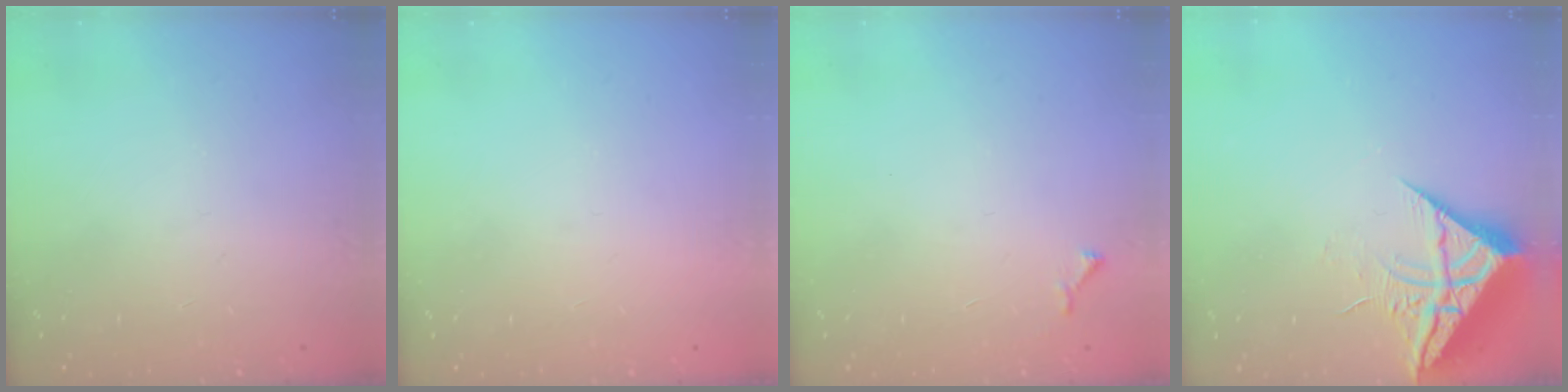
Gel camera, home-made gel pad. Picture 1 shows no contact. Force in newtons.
{"total": 1.6, "press": 1.6, "slide": 0.1}
{"total": 3.7, "press": 3.6, "slide": 0.5}
{"total": 10.0, "press": 9.9, "slide": 1.0}